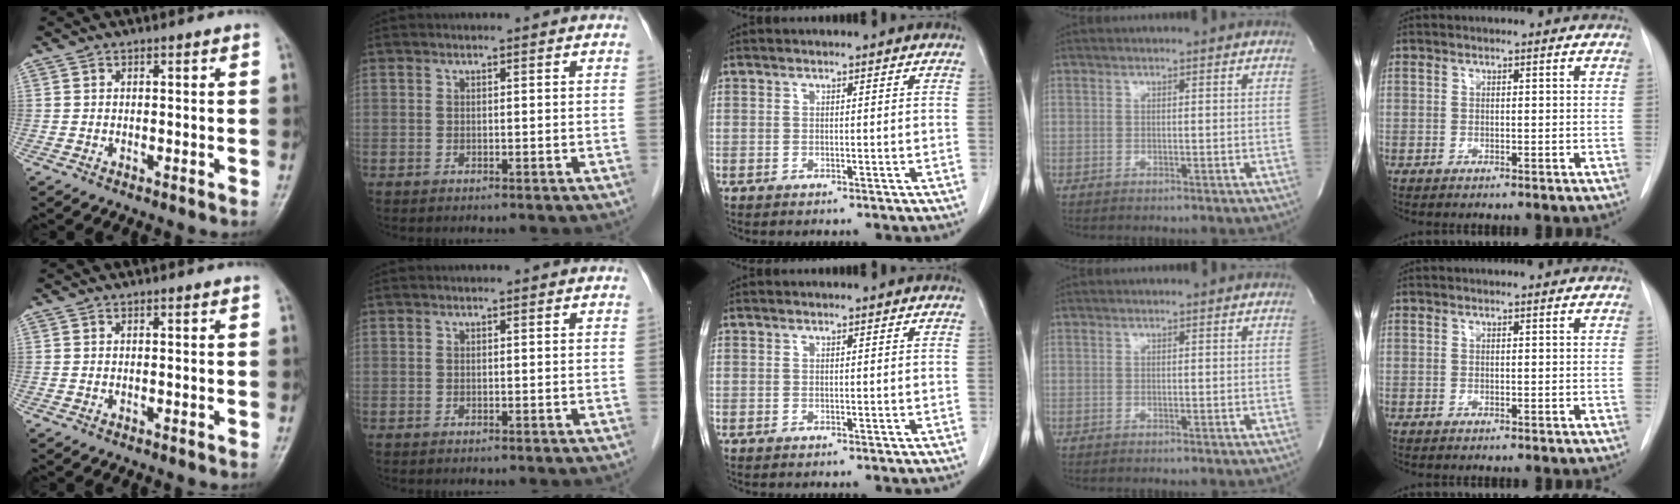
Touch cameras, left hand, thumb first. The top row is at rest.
{}